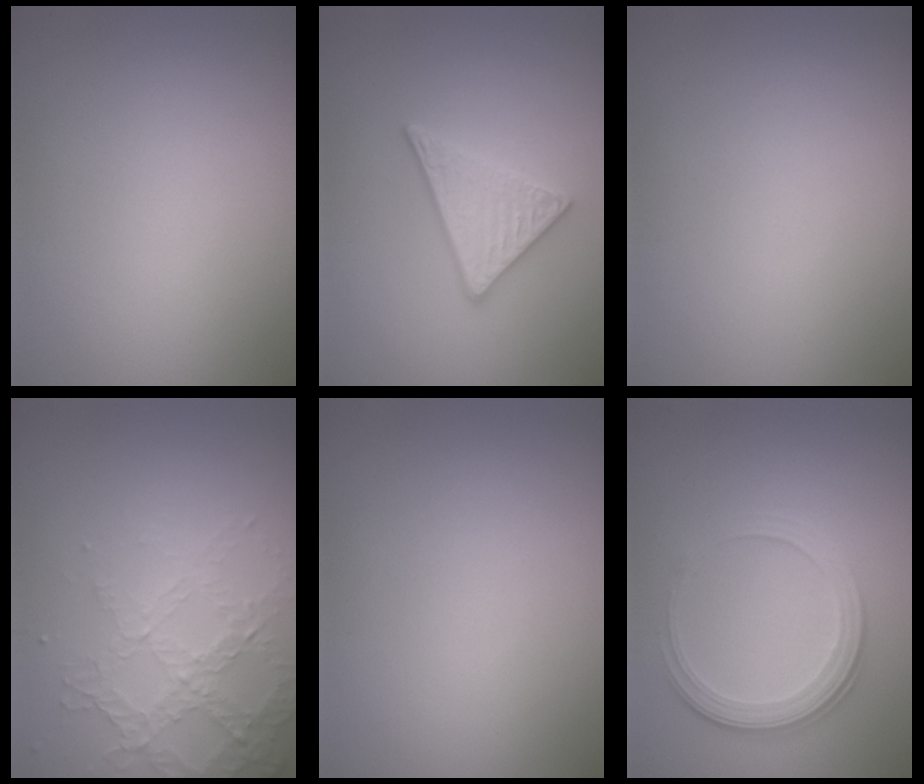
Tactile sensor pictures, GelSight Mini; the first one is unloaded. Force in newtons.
{"total": 3.6, "press": 3.0, "slide": 1.9}
{"total": 0.0}
{"total": 4.2, "press": 3.0, "slide": 2.9}
{"total": 0.0}
{"total": 3.9, "press": 2.8, "slide": 2.8}